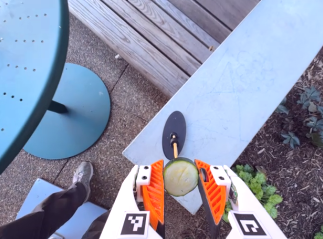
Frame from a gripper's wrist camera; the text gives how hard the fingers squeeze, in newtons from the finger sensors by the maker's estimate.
{"total": 10.4, "left": 10.6, "right": 10.2}